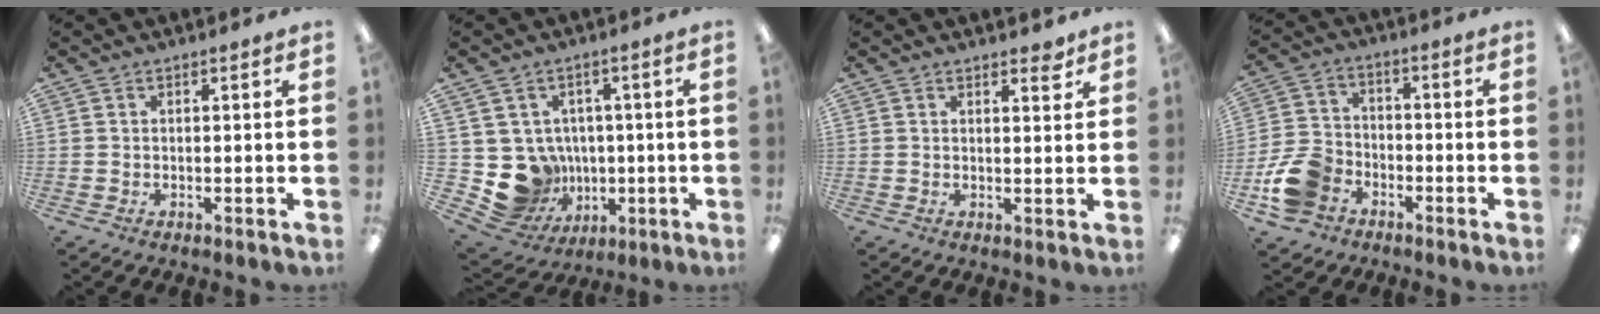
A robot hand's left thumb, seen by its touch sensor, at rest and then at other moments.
{"total": 10.4, "force": [-1.4, 10.0, 2.6], "torque": [-0.073, -0.006, -0.010]}
{"total": 2.7, "force": [2.2, 0.7, 1.3], "torque": [-0.006, -0.013, 0.034]}
{"total": 10.7, "force": [-5.0, 7.8, 5.2], "torque": [-0.119, 0.034, -0.091]}